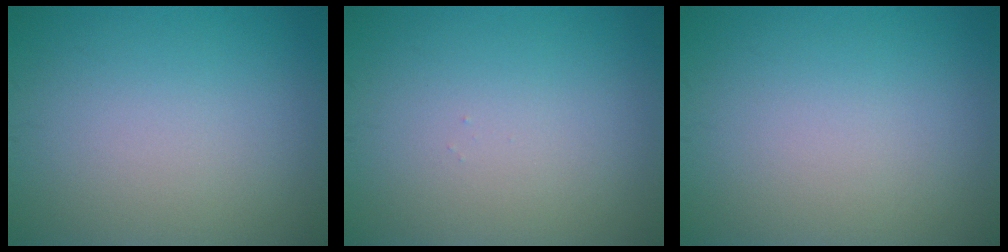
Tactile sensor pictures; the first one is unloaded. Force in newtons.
{"total": 0.0}
{"total": 0.0}